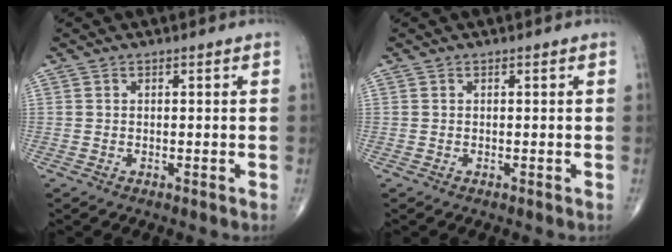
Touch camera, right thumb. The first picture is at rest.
{"total": 0.0}